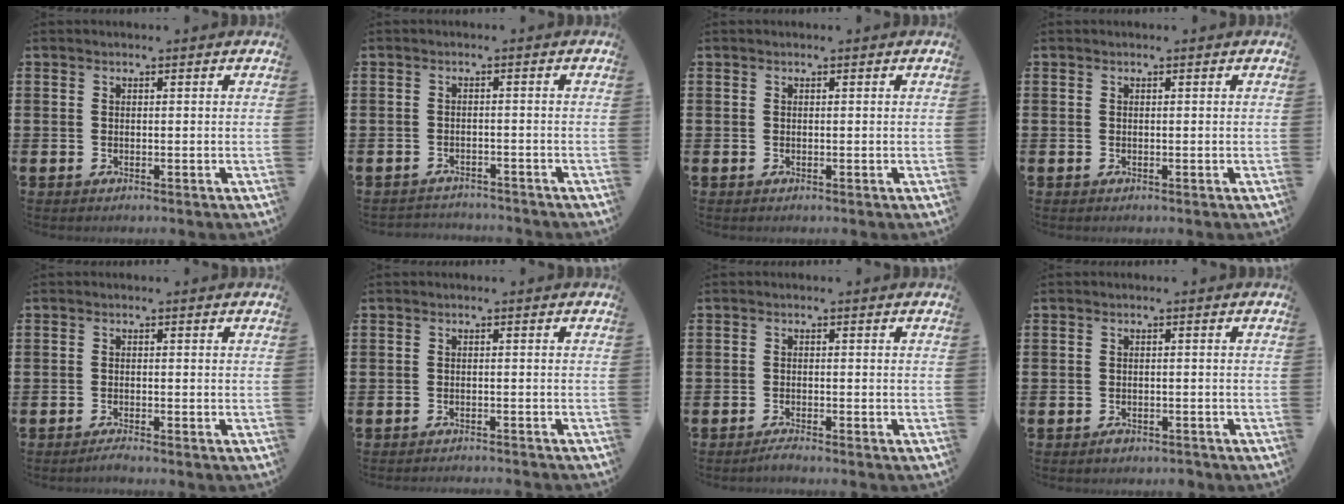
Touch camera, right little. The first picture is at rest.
{"total": 1.7, "force": [-1.7, 0.1, -0.3], "torque": [-0.001, 0.003, -0.039]}
{"total": 0.0}
{"total": 0.0}
{"total": 0.6, "force": [-0.6, 0.0, 0.3], "torque": [-0.007, -0.001, -0.011]}
{"total": 1.0, "force": [-0.9, -0.2, 0.0], "torque": [0.000, 0.001, -0.020]}
{"total": 0.8, "force": [-0.7, -0.1, 0.4], "torque": [-0.008, 0.001, -0.014]}
{"total": 0.9, "force": [-0.8, 0.3, 0.1], "torque": [-0.006, 0.002, -0.017]}